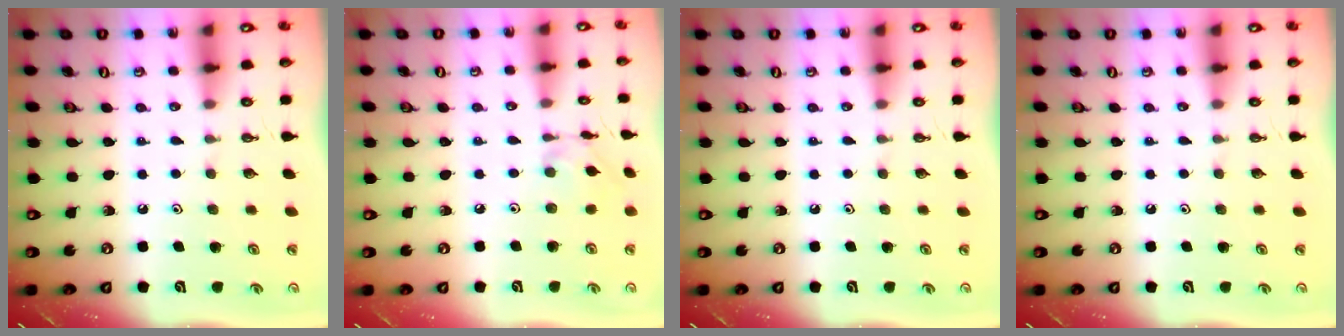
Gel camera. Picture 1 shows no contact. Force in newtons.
{"total": 3.9, "press": 3.8, "slide": 0.5}
{"total": 0.0}
{"total": 0.0}